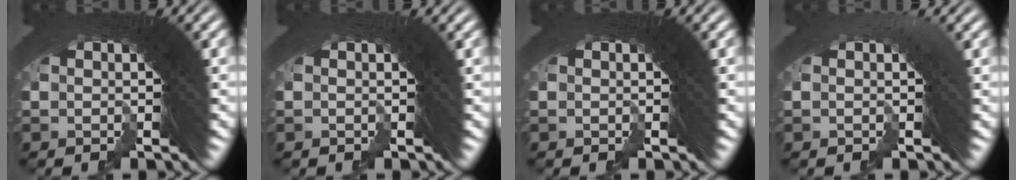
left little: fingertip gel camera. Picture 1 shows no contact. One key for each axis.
{"total": 0.0}
{"total": 0.0}
{"total": 0.9, "fx": 0.1, "fy": 0.2, "fz": 0.8, "tx": 0.011, "ty": 0.018, "tz": -0.012}